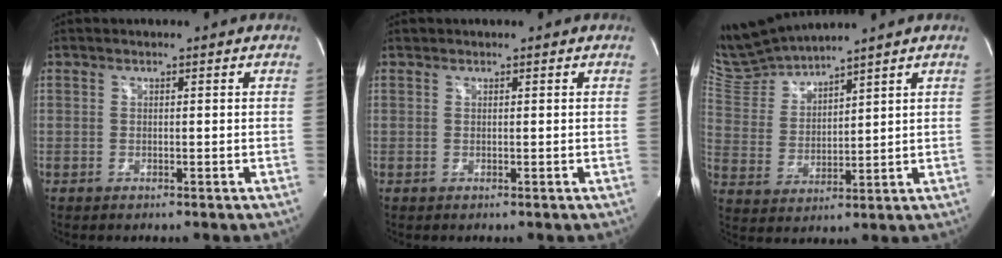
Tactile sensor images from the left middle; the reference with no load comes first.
{"total": 0.0}
{"total": 8.5, "force": [8.4, -1.2, 0.8], "torque": [-0.044, 0.006, 0.189]}